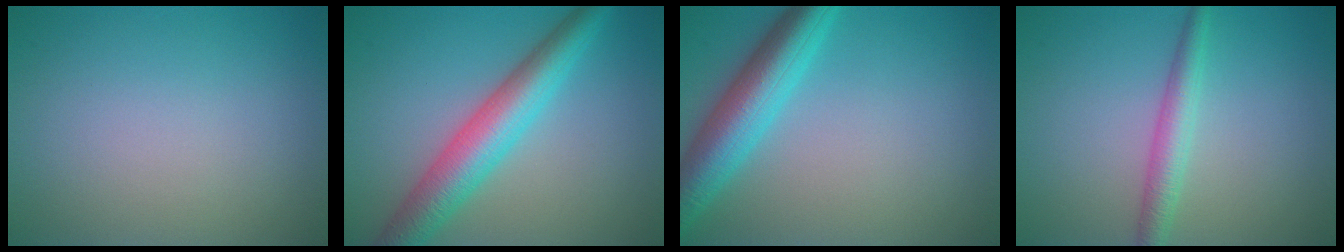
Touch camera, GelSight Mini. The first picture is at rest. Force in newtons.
{"total": 6.4, "press": 6.4, "slide": 0.1}
{"total": 6.2, "press": 6.2, "slide": 0.3}
{"total": 2.7, "press": 2.7, "slide": 0.0}